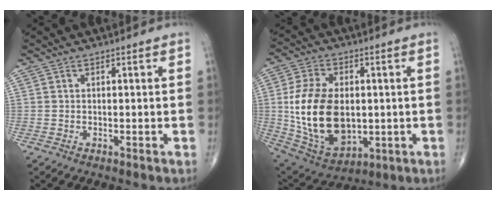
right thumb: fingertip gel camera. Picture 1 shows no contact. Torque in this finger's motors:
{"motor_torque": [-0.09, 1.81, 1.84, 0.09, 0.63]}